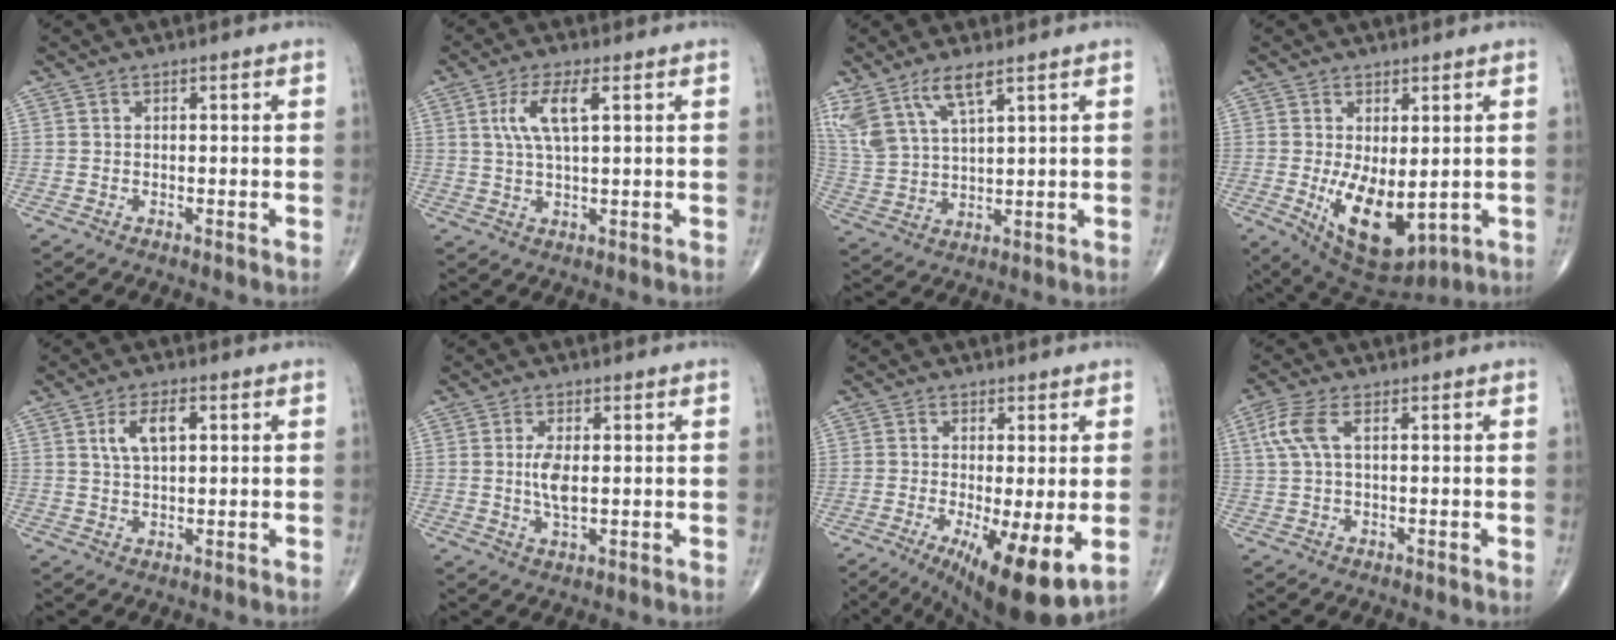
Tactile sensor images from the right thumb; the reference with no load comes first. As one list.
[{"total": 6.7, "force": [2.0, 1.9, 6.1], "torque": [-0.132, 0.002, 0.042]}, {"total": 10.6, "force": [6.8, 3.4, 7.4], "torque": [-0.166, -0.019, 0.148]}, {"total": 12.1, "force": [-1.7, 6.0, 10.3], "torque": [-0.151, -0.024, -0.002]}, {"total": 5.7, "force": [1.8, 2.6, 4.7], "torque": [-0.087, 0.003, 0.035]}, {"total": 4.7, "force": [0.3, 1.9, 4.3], "torque": [-0.088, -0.010, 0.006]}, {"total": 13.1, "force": [-3.7, 3.3, 12.1], "torque": [-0.180, -0.024, -0.048]}, {"total": 5.3, "force": [1.5, 2.1, 4.7], "torque": [-0.133, 0.017, 0.031]}]